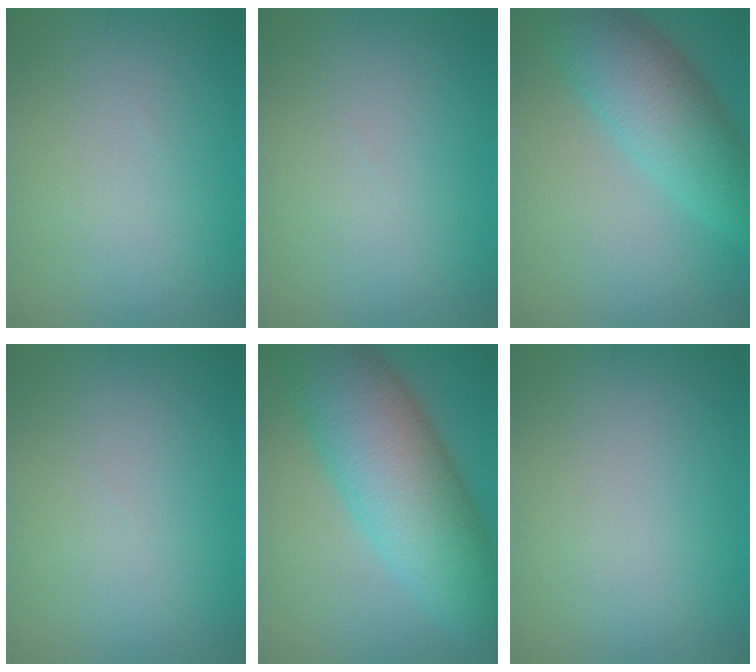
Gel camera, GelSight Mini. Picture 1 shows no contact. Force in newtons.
{"total": 0.0}
{"total": 7.6, "press": 7.6, "slide": 0.2}
{"total": 0.0}
{"total": 12.2, "press": 12.2, "slide": 0.1}
{"total": 0.0}